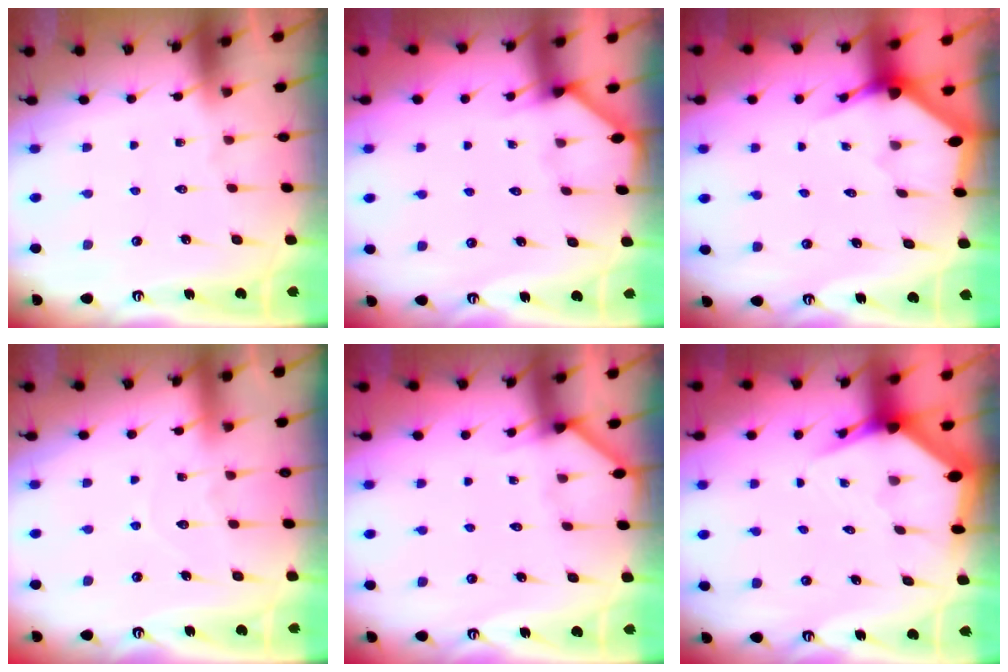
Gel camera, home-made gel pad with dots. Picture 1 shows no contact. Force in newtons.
{"total": 2.2, "press": 2.2, "slide": 0.3}
{"total": 2.9, "press": 2.9, "slide": 0.1}
{"total": 5.8, "press": 5.8, "slide": 0.2}
{"total": 2.6, "press": 2.6, "slide": 0.1}
{"total": 3.8, "press": 3.7, "slide": 0.5}